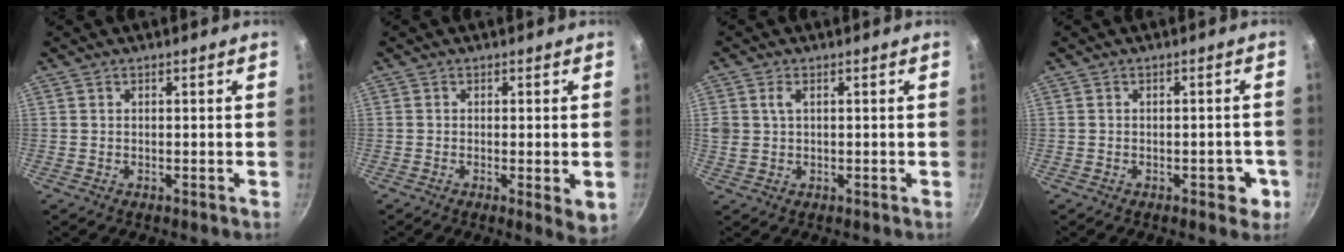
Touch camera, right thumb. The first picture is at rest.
{"total": 4.2, "force": [-0.8, 1.0, 4.0], "torque": [-0.060, -0.015, -0.011]}
{"total": 2.8, "force": [0.9, 1.8, 2.0], "torque": [-0.034, 0.001, 0.018]}
{"total": 4.1, "force": [-1.5, 2.3, 3.0], "torque": [-0.011, 0.017, -0.017]}